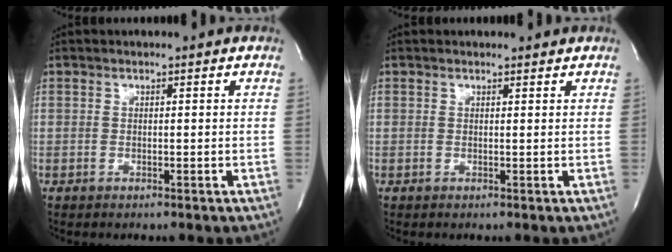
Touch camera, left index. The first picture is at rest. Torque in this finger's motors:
{"motor_torque": [-0.04, 0.06, -0.02, 0.02]}